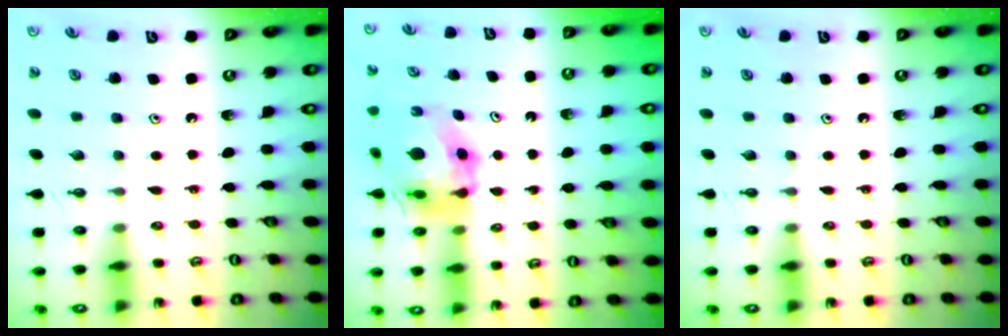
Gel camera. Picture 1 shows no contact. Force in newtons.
{"total": 7.3, "press": 7.2, "slide": 0.9}
{"total": 0.0}